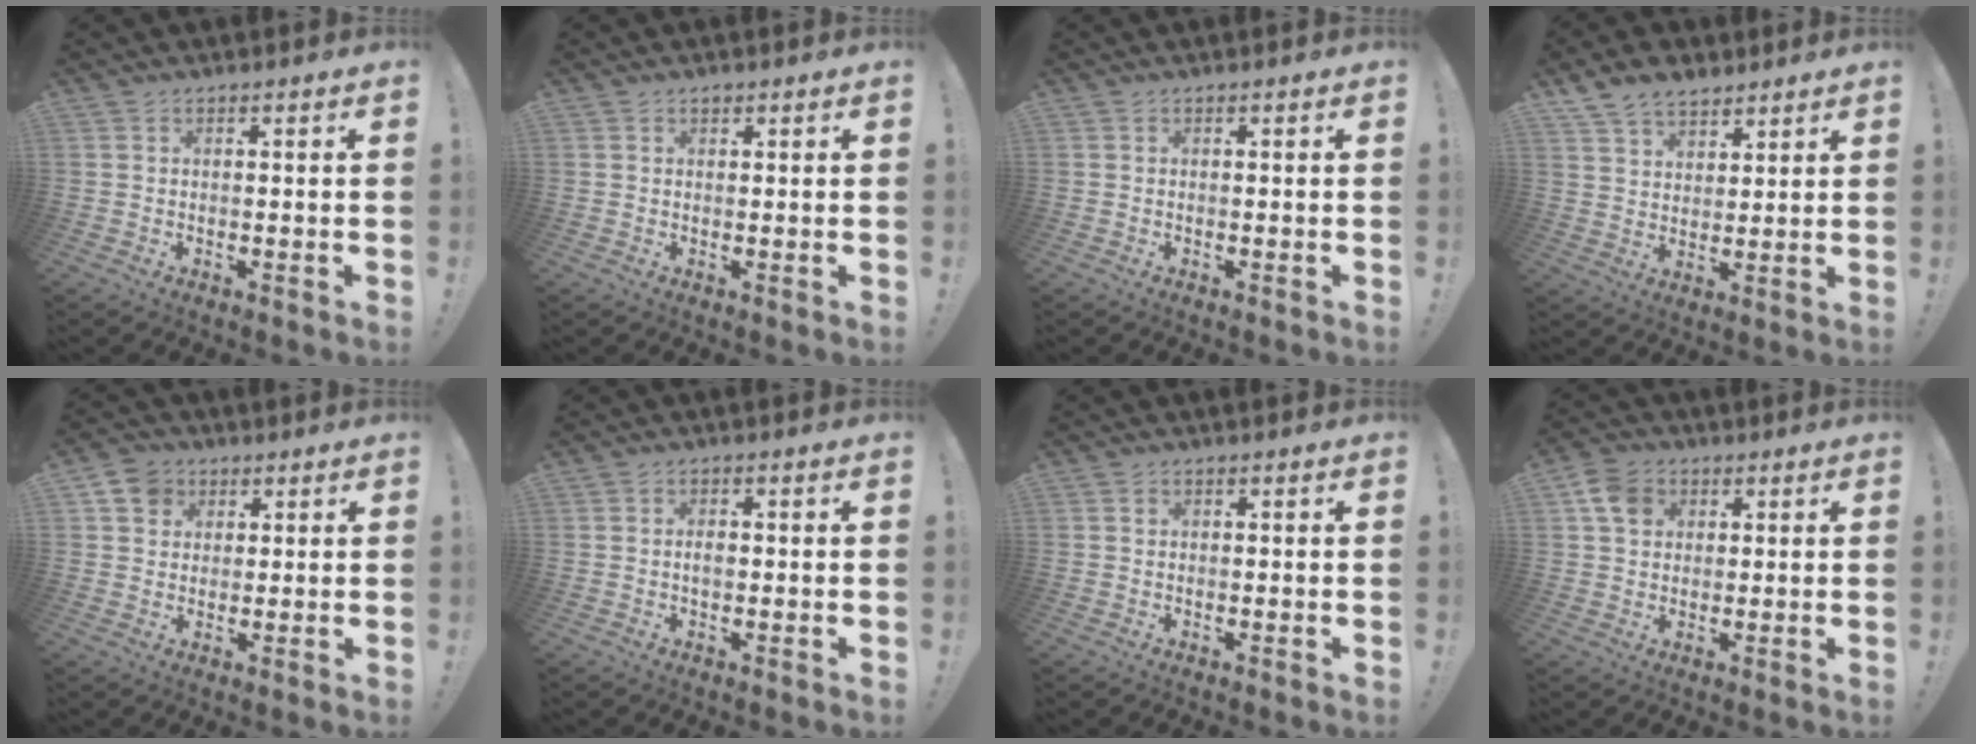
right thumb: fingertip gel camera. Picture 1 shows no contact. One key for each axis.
{"total": 0.5, "fx": 0.4, "fy": 0.4, "fz": 0.1, "tx": -0.001, "ty": 0.000, "tz": 0.007}
{"total": 0.0}
{"total": 8.5, "fx": 6.5, "fy": 4.7, "fz": 2.7, "tx": -0.051, "ty": -0.035, "tz": 0.128}
{"total": 6.8, "fx": 3.1, "fy": 5.7, "fz": 2.1, "tx": -0.039, "ty": -0.005, "tz": 0.063}
{"total": 1.5, "fx": -0.3, "fy": 0.8, "fz": 1.2, "tx": -0.016, "ty": 0.002, "tz": -0.007}
{"total": 0.5, "fx": 0.1, "fy": 0.5, "fz": 0.1, "tx": -0.002, "ty": 0.003, "tz": 0.002}
{"total": 7.8, "fx": 3.0, "fy": 6.1, "fz": 3.8, "tx": -0.060, "ty": -0.002, "tz": 0.061}